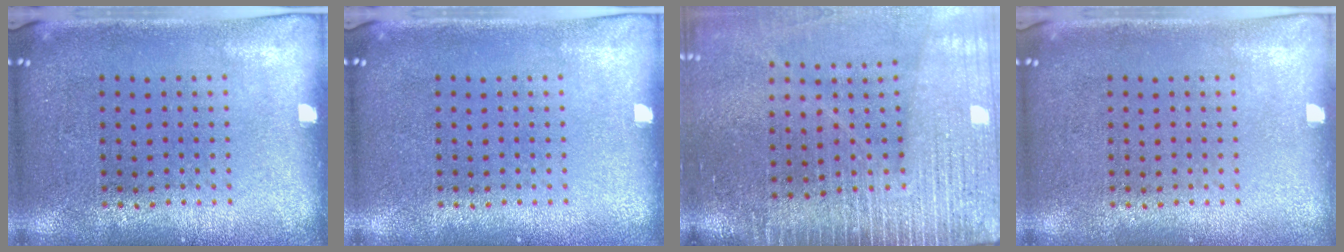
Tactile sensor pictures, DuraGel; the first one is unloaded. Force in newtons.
{"total": 0.0}
{"total": 4.2, "press": 3.6, "slide": 2.1}
{"total": 0.0}